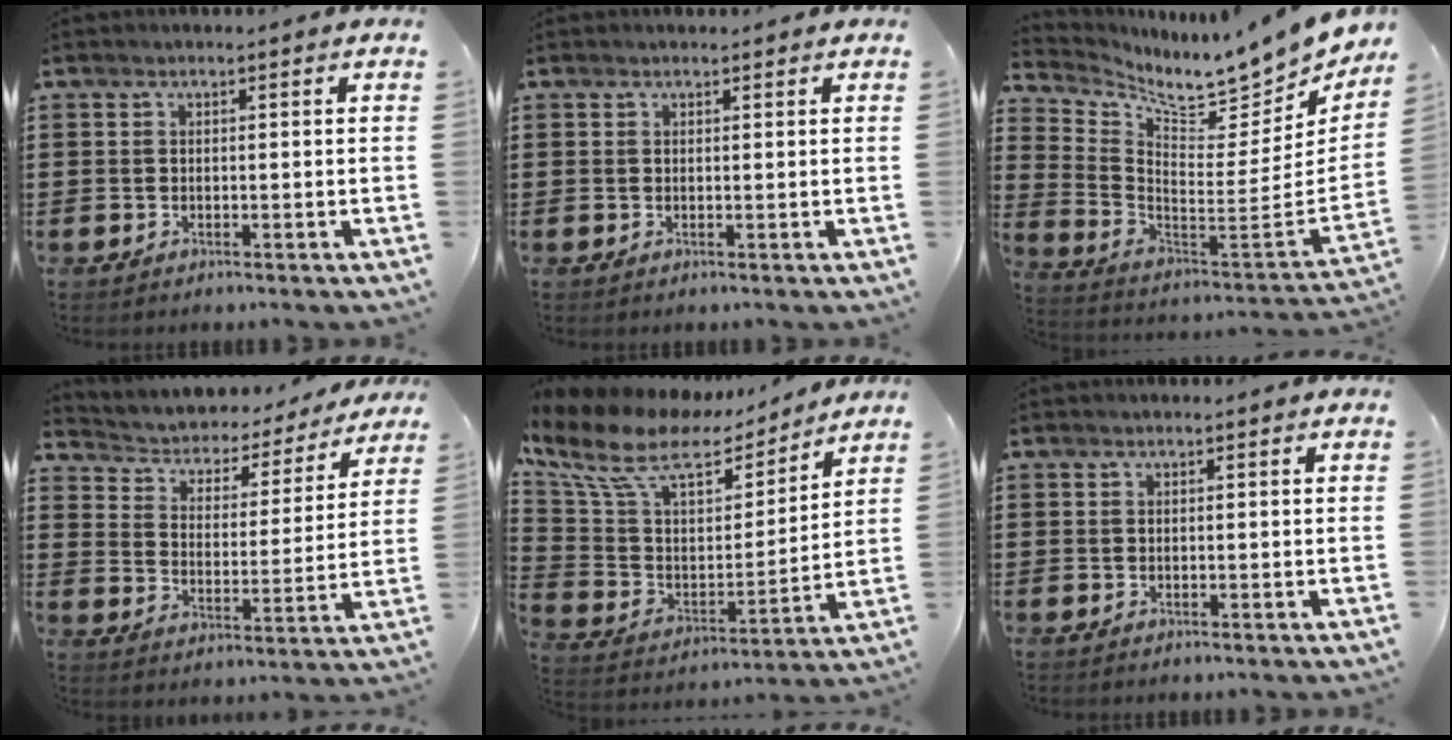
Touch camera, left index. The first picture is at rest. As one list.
[{"total": 0.6, "force": [0.5, 0.2, 0.1], "torque": [0.004, -0.003, 0.010]}, {"total": 8.6, "force": [7.8, 1.3, 3.4], "torque": [-0.084, -0.082, 0.126]}, {"total": 3.1, "force": [2.8, 1.3, 0.2], "torque": [-0.026, -0.025, 0.038]}, {"total": 12.3, "force": [8.2, 5.4, 7.5], "torque": [-0.176, -0.034, 0.140]}, {"total": 0.0}]